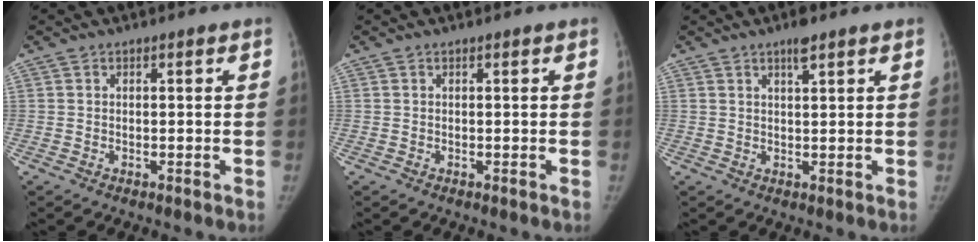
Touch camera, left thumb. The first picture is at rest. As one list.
[{"total": 0.0}, {"total": 2.8, "force": [1.9, 0.6, 1.9], "torque": [-0.029, -0.007, 0.031]}]